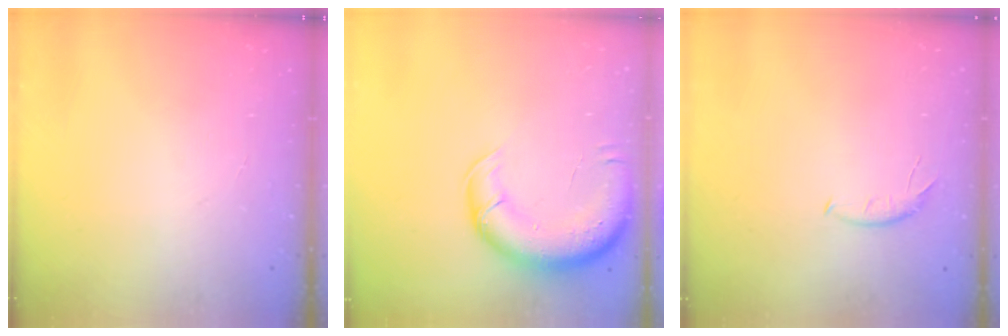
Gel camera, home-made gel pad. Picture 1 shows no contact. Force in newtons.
{"total": 13.2, "press": 12.8, "slide": 3.3}
{"total": 5.5, "press": 5.5, "slide": 0.5}